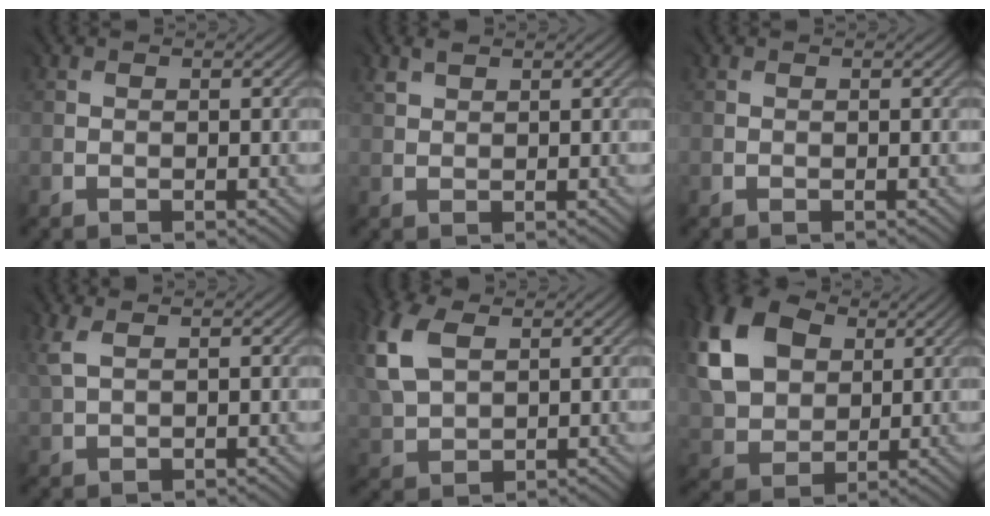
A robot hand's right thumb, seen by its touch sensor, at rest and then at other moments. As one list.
[{"total": 1.7, "force": [1.4, 0.7, 0.5], "torque": [-0.018, 0.004, 0.036]}, {"total": 0.0}, {"total": 1.9, "force": [1.4, 0.4, 1.2], "torque": [-0.044, 0.008, 0.035]}, {"total": 8.6, "force": [3.8, 5.1, 5.8], "torque": [-0.187, 0.022, 0.082]}, {"total": 13.5, "force": [4.8, 9.7, 8.2], "torque": [-0.223, 0.022, 0.097]}]